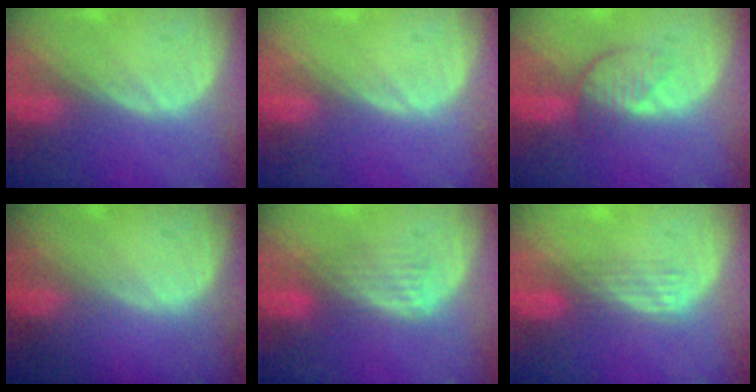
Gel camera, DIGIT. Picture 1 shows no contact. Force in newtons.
{"total": 0.0}
{"total": 4.2, "press": 3.7, "slide": 1.8}
{"total": 0.0}
{"total": 4.4, "press": 3.7, "slide": 2.3}
{"total": 2.8, "press": 2.5, "slide": 1.3}